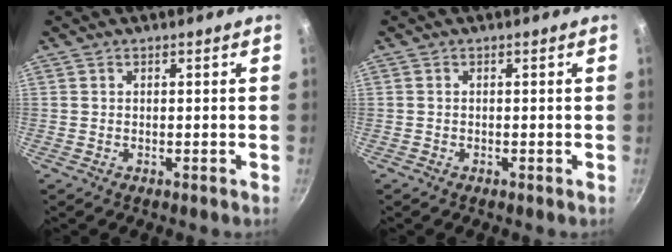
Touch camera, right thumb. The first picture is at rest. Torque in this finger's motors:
{"motor_torque": [0.04, -0.37, -0.34, 0.27, -0.04]}